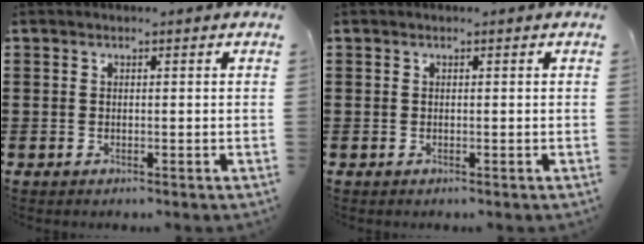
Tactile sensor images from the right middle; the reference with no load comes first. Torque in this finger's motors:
{"motor_torque": [0.00, 0.00, -0.01, 0.00]}